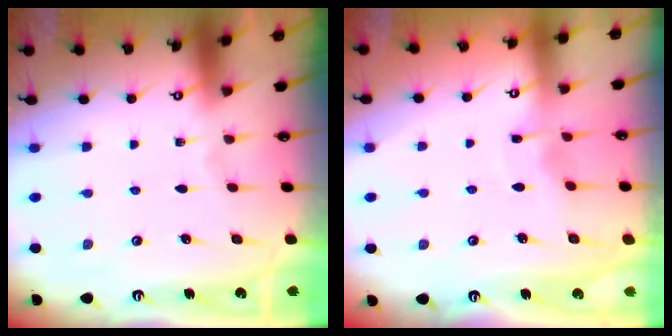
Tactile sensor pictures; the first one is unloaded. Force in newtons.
{"total": 2.8, "press": 2.8, "slide": 0.4}